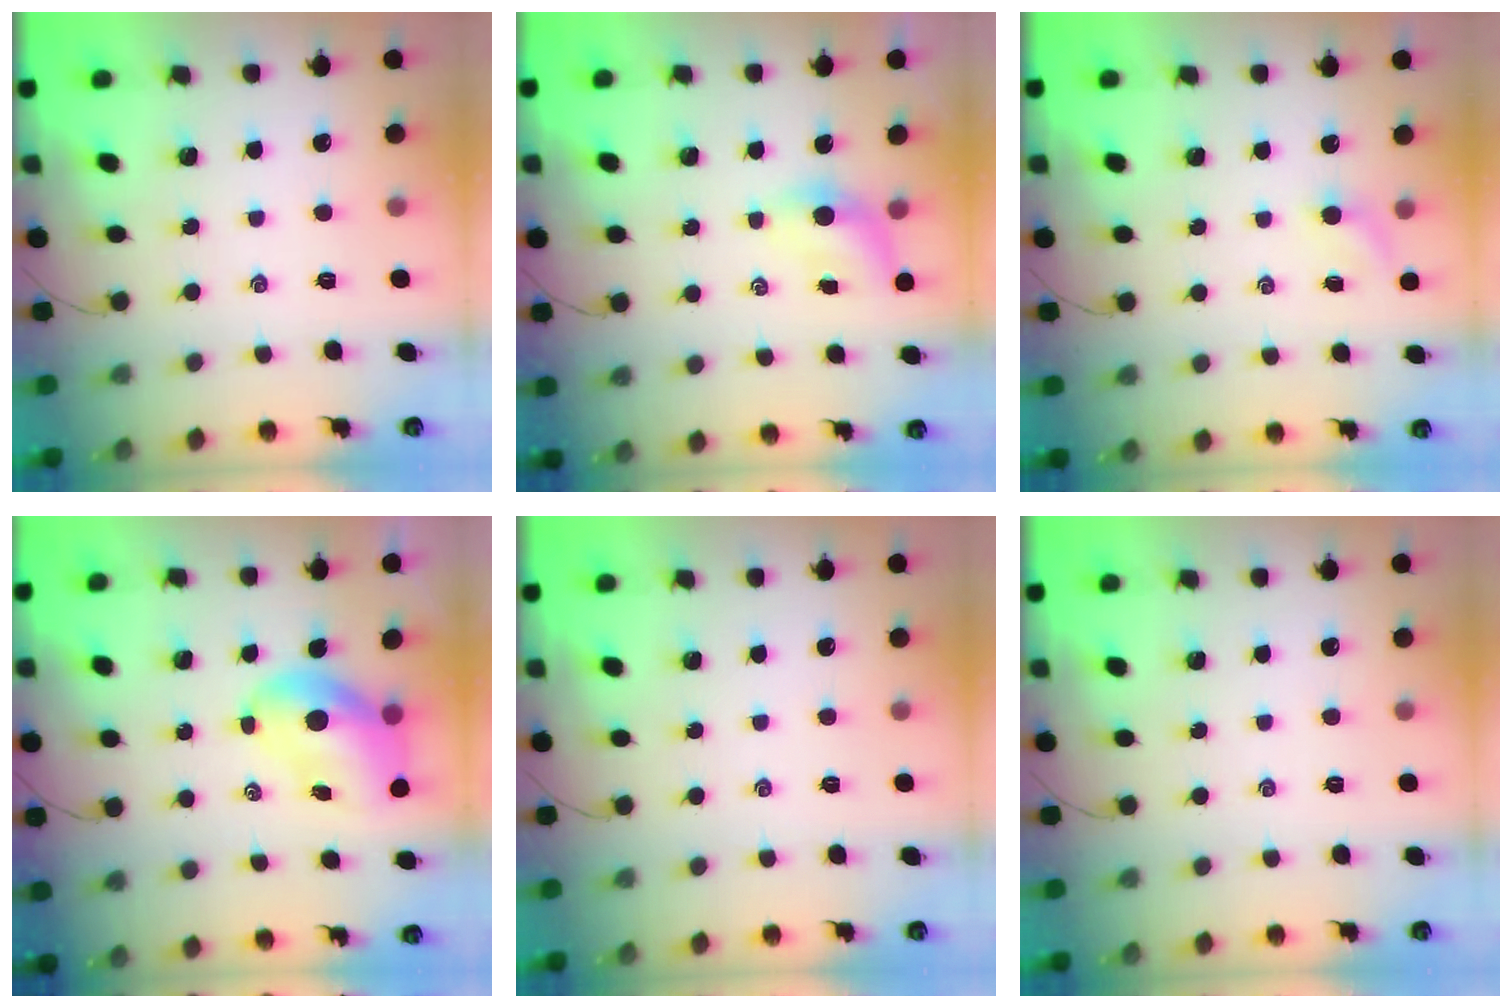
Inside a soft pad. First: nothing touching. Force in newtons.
{"total": 3.8, "press": 3.7, "slide": 0.8}
{"total": 2.9, "press": 2.7, "slide": 0.9}
{"total": 7.8, "press": 7.5, "slide": 2.3}
{"total": 0.0}
{"total": 0.0}